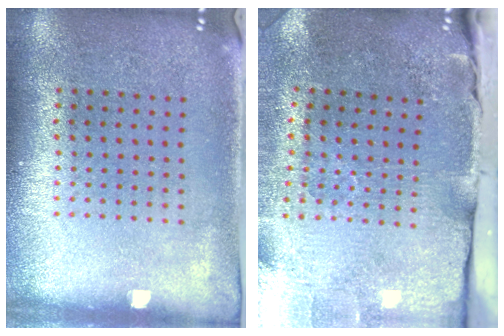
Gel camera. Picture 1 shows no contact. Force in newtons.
{"total": 4.8, "press": 3.9, "slide": 2.8}